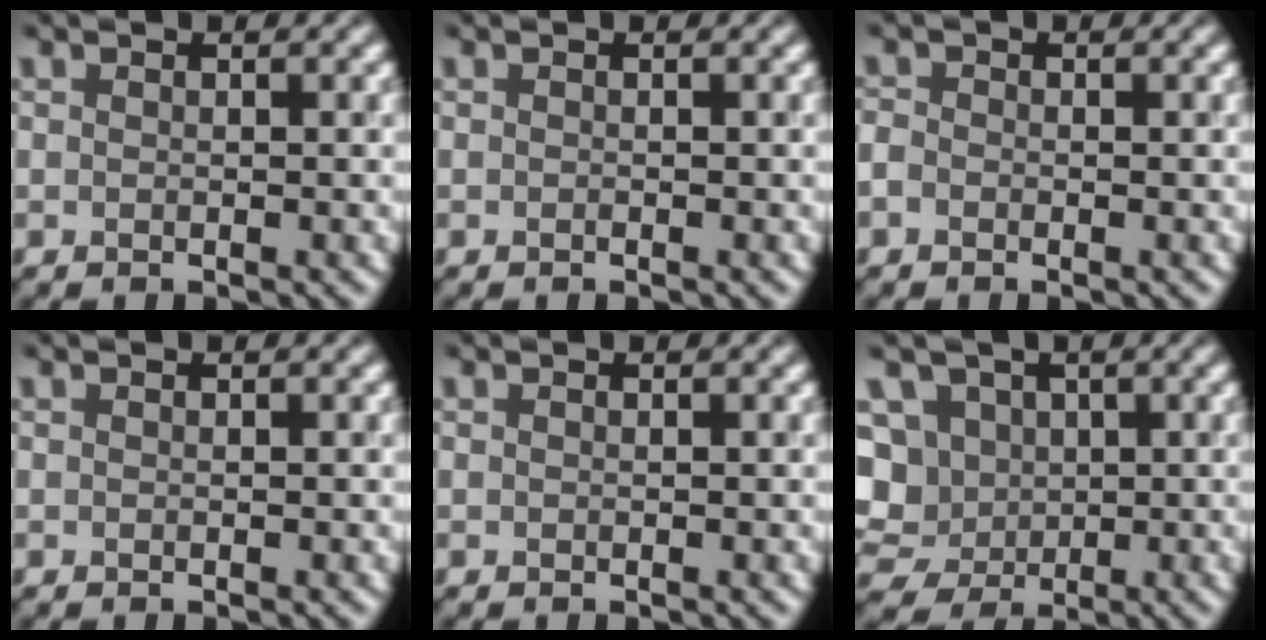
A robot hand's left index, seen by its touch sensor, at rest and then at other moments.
{"total": 0.0}
{"total": 1.0, "force": [-0.5, 0.7, 0.4], "torque": [-0.007, 0.000, -0.015]}
{"total": 0.0}
{"total": 0.0}
{"total": 10.3, "force": [1.4, 9.0, 4.7], "torque": [-0.097, 0.029, -0.008]}